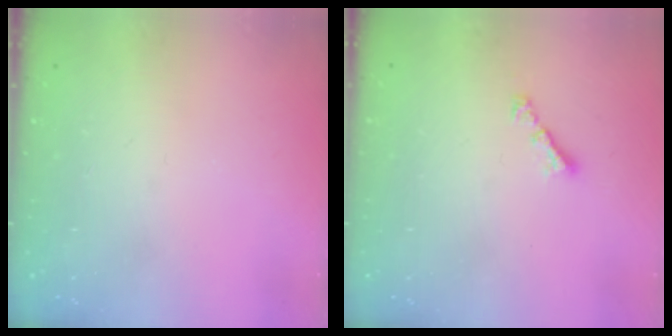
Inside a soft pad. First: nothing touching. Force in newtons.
{"total": 2.8, "press": 2.8, "slide": 0.7}